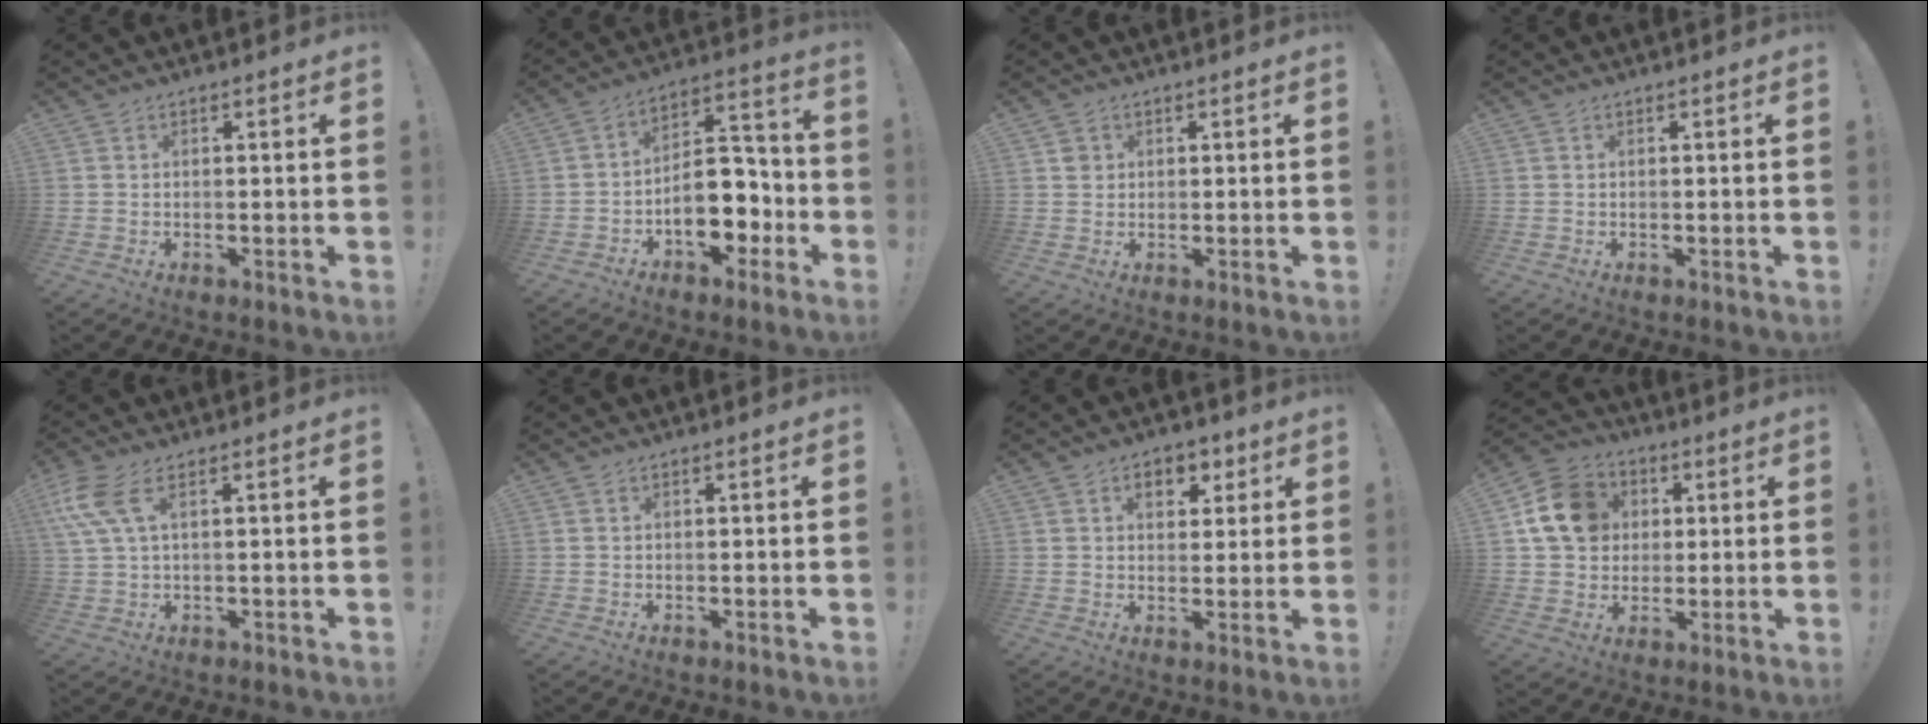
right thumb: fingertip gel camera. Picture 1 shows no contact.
{"total": 14.2, "force": [-5.4, 8.6, 9.8], "torque": [-0.139, 0.030, -0.084]}
{"total": 1.9, "force": [0.7, 1.8, 0.1], "torque": [0.008, -0.001, 0.011]}
{"total": 0.0}
{"total": 7.6, "force": [2.9, 2.7, 6.5], "torque": [-0.134, -0.003, 0.061]}
{"total": 0.0}
{"total": 6.9, "force": [2.7, 4.8, 4.1], "torque": [-0.053, 0.000, 0.046]}
{"total": 14.6, "force": [3.6, 12.4, 6.9], "torque": [-0.097, 0.006, 0.079]}